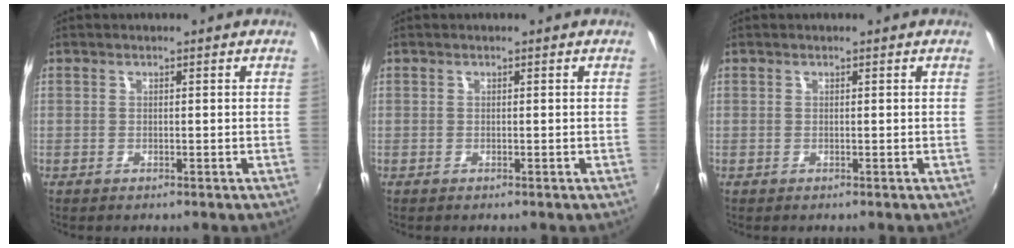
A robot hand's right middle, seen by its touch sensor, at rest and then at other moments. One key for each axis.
{"total": 0.0}
{"total": 0.0}